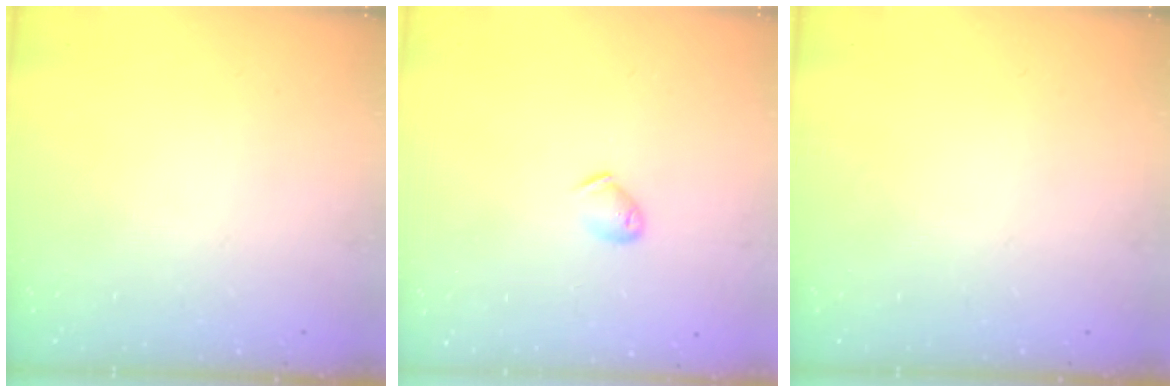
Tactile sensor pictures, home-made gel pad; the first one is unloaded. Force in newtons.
{"total": 4.2, "press": 4.1, "slide": 0.7}
{"total": 0.0}